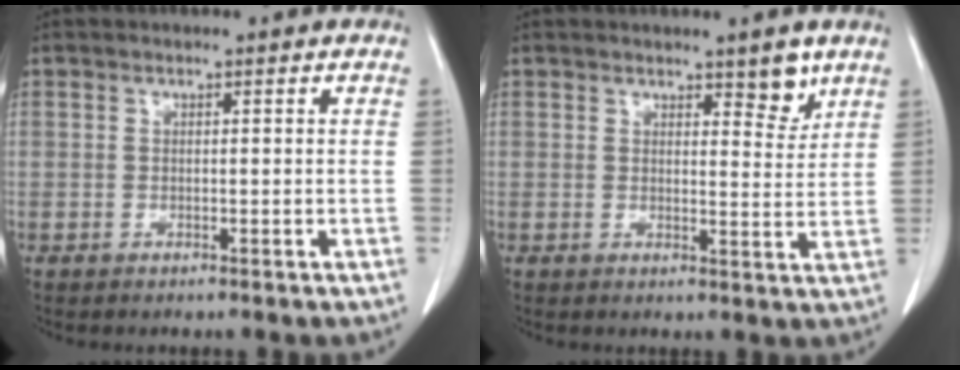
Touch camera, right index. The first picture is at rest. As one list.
[{"total": 4.1, "force": [2.9, 1.1, 2.6], "torque": [-0.029, -0.013, 0.038]}]